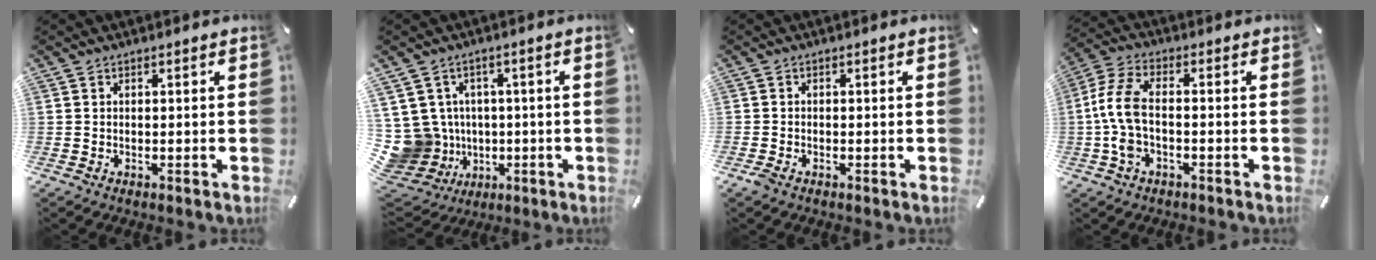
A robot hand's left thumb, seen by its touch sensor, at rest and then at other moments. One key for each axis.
{"total": 11.5, "fx": 0.0, "fy": 11.1, "fz": 2.9, "tx": -0.106, "ty": -0.010, "tz": 0.007}
{"total": 1.0, "fx": -0.8, "fy": 0.4, "fz": 0.4, "tx": -0.008, "ty": -0.001, "tz": -0.014}
{"total": 8.4, "fx": -1.2, "fy": 4.2, "fz": 7.1, "tx": -0.160, "ty": 0.000, "tz": -0.024}